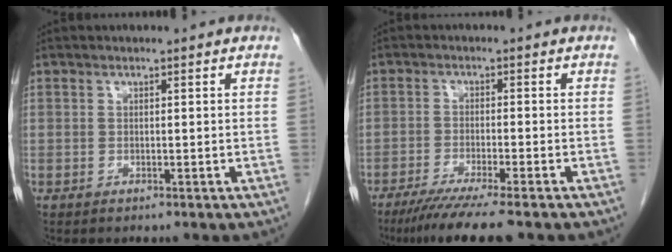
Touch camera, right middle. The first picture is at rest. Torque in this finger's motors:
{"motor_torque": [0.38, -0.17, 0.13, 0.08]}